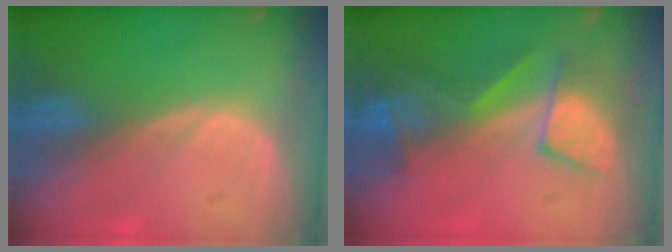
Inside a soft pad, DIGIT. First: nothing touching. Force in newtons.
{"total": 7.6, "press": 7.2, "slide": 2.4}